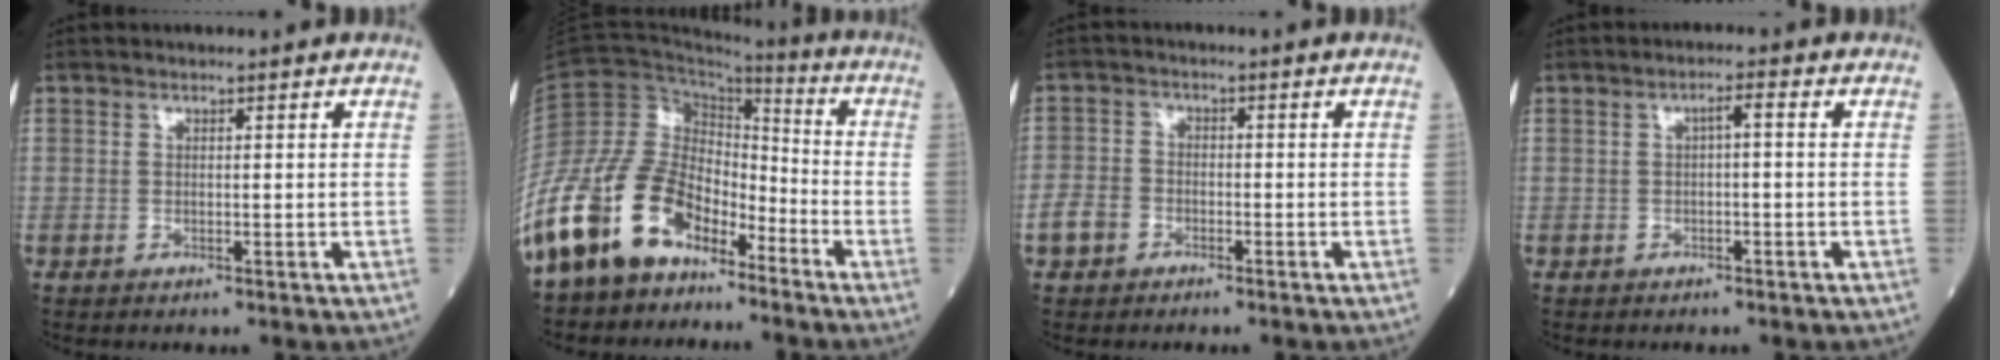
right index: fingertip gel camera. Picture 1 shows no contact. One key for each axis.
{"total": 18.3, "fx": -13.3, "fy": 9.3, "fz": 8.6, "tx": -0.190, "ty": 0.035, "tz": -0.249}
{"total": 3.6, "fx": -2.1, "fy": 2.7, "fz": 1.3, "tx": -0.031, "ty": 0.008, "tz": -0.041}
{"total": 1.8, "fx": 0.0, "fy": 0.3, "fz": 1.8, "tx": -0.028, "ty": 0.008, "tz": 0.002}